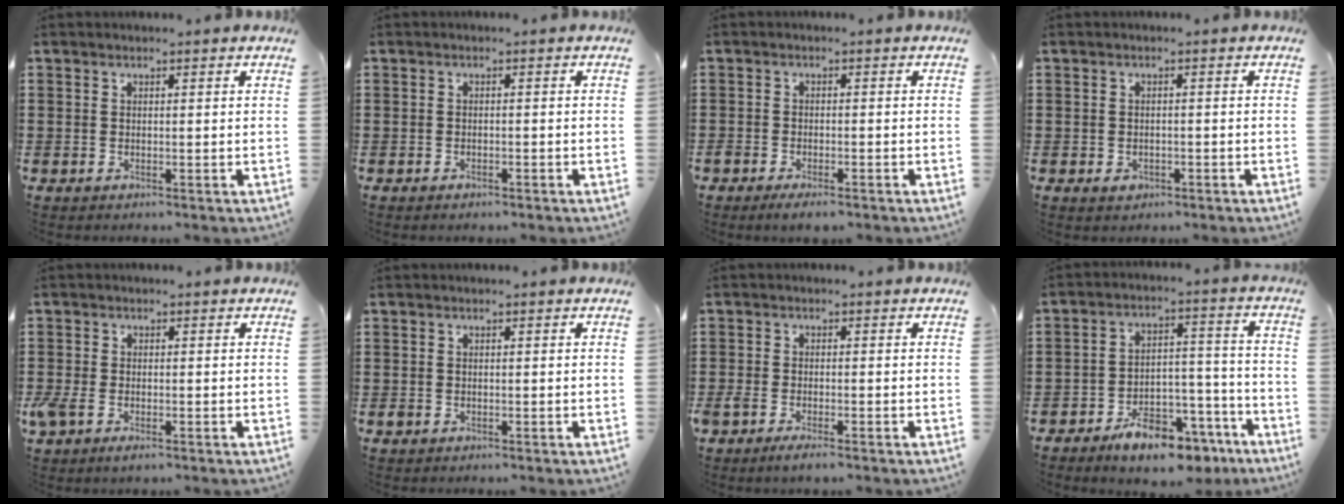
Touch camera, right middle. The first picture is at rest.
{"total": 0.8, "force": [-0.7, 0.3, 0.2], "torque": [-0.005, -0.001, -0.014]}
{"total": 1.9, "force": [-1.6, 0.5, 0.9], "torque": [-0.024, 0.001, -0.034]}
{"total": 1.1, "force": [-0.6, 0.8, 0.5], "torque": [-0.013, 0.000, -0.013]}
{"total": 2.4, "force": [-1.1, 1.1, 1.8], "torque": [-0.055, -0.007, -0.025]}
{"total": 0.6, "force": [-0.3, 0.5, 0.2], "torque": [-0.005, 0.002, -0.008]}
{"total": 2.2, "force": [-1.7, 0.5, 1.4], "torque": [-0.040, -0.002, -0.036]}
{"total": 8.7, "force": [-7.1, 3.2, 3.9], "torque": [-0.057, 0.033, -0.127]}